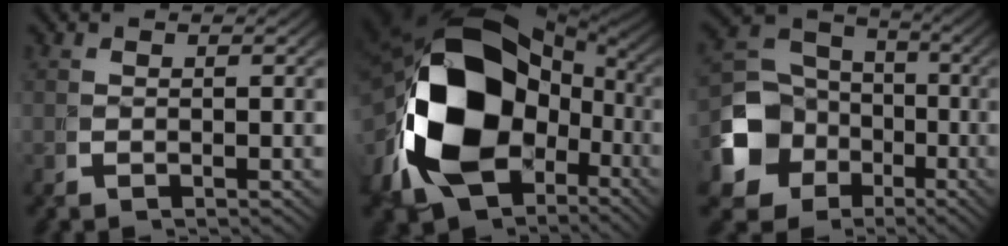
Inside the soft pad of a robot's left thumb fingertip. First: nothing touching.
{"total": 23.1, "force": [-1.9, 15.8, 16.7], "torque": [-0.349, -0.064, -0.004]}
{"total": 10.0, "force": [-2.6, 8.5, 4.7], "torque": [-0.092, -0.034, -0.032]}